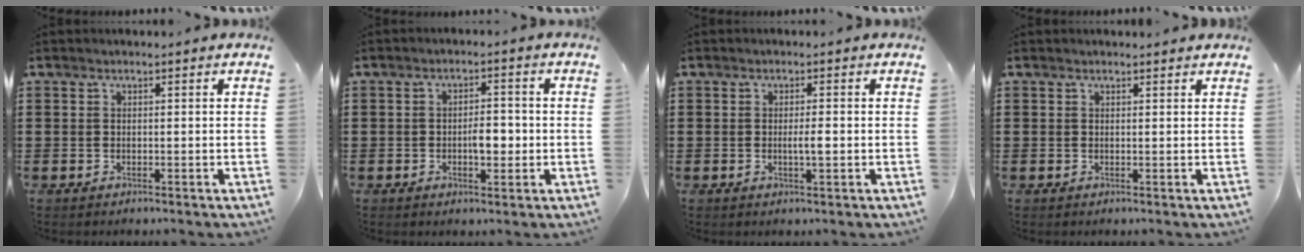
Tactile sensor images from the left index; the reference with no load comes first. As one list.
[{"total": 3.8, "force": [-0.6, 1.7, 3.3], "torque": [-0.046, 0.001, -0.017]}, {"total": 2.1, "force": [-0.2, 0.2, 2.1], "torque": [-0.039, -0.001, -0.005]}, {"total": 0.8, "force": [0.7, 0.3, 0.0], "torque": [-0.003, 0.001, 0.014]}]